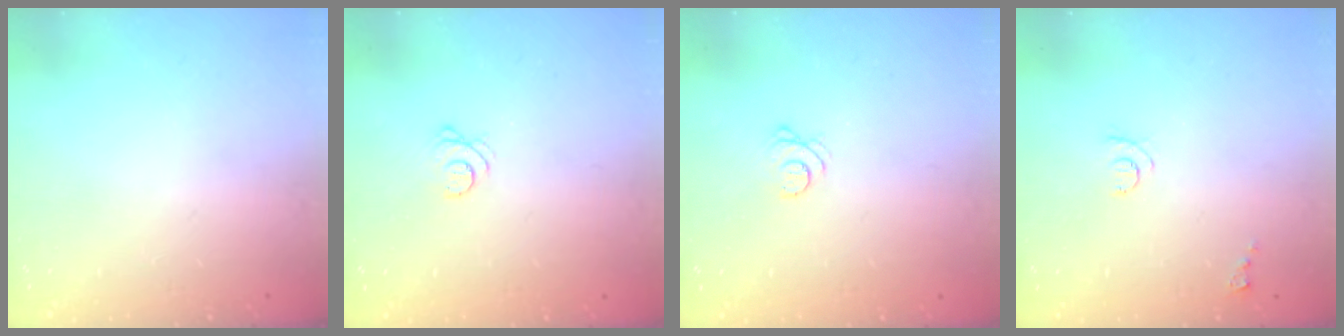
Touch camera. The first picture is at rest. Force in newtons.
{"total": 2.7, "press": 2.7, "slide": 0.4}
{"total": 2.7, "press": 2.7, "slide": 0.4}
{"total": 5.0, "press": 4.9, "slide": 0.6}